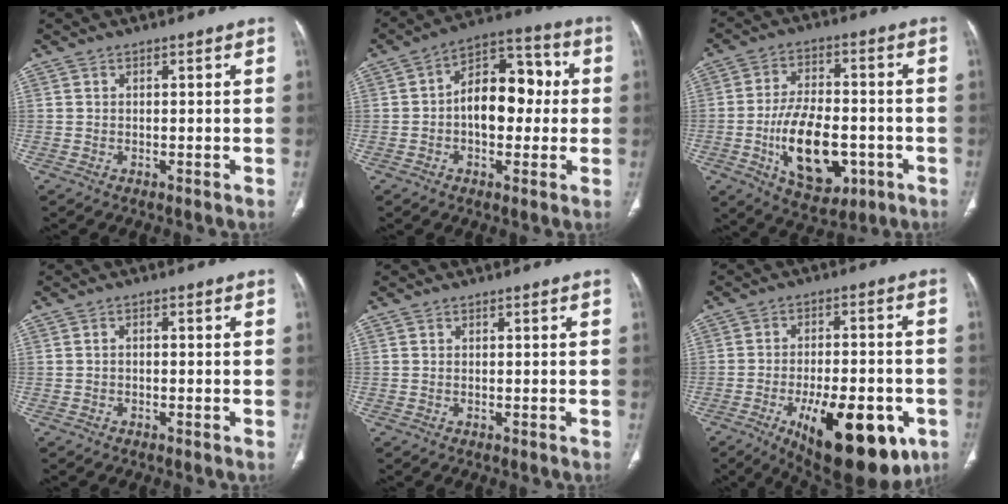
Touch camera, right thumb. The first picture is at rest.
{"total": 13.0, "force": [0.0, 8.1, 10.1], "torque": [-0.121, 0.034, -0.008]}
{"total": 15.7, "force": [-4.3, 8.6, 12.4], "torque": [-0.192, 0.012, -0.061]}
{"total": 0.8, "force": [-0.3, 0.5, 0.5], "torque": [-0.008, 0.004, -0.008]}
{"total": 0.0}
{"total": 21.0, "force": [-8.7, 8.9, 16.9], "torque": [-0.209, 0.016, -0.112]}